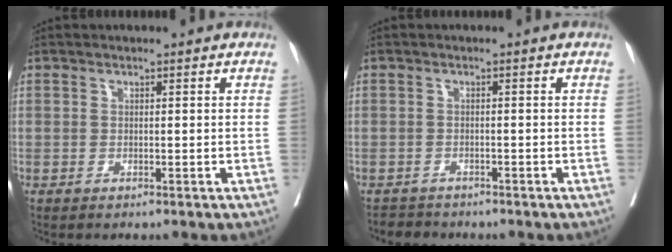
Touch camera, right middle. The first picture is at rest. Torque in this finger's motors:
{"motor_torque": [0.11, -0.11, -0.02, -0.01]}